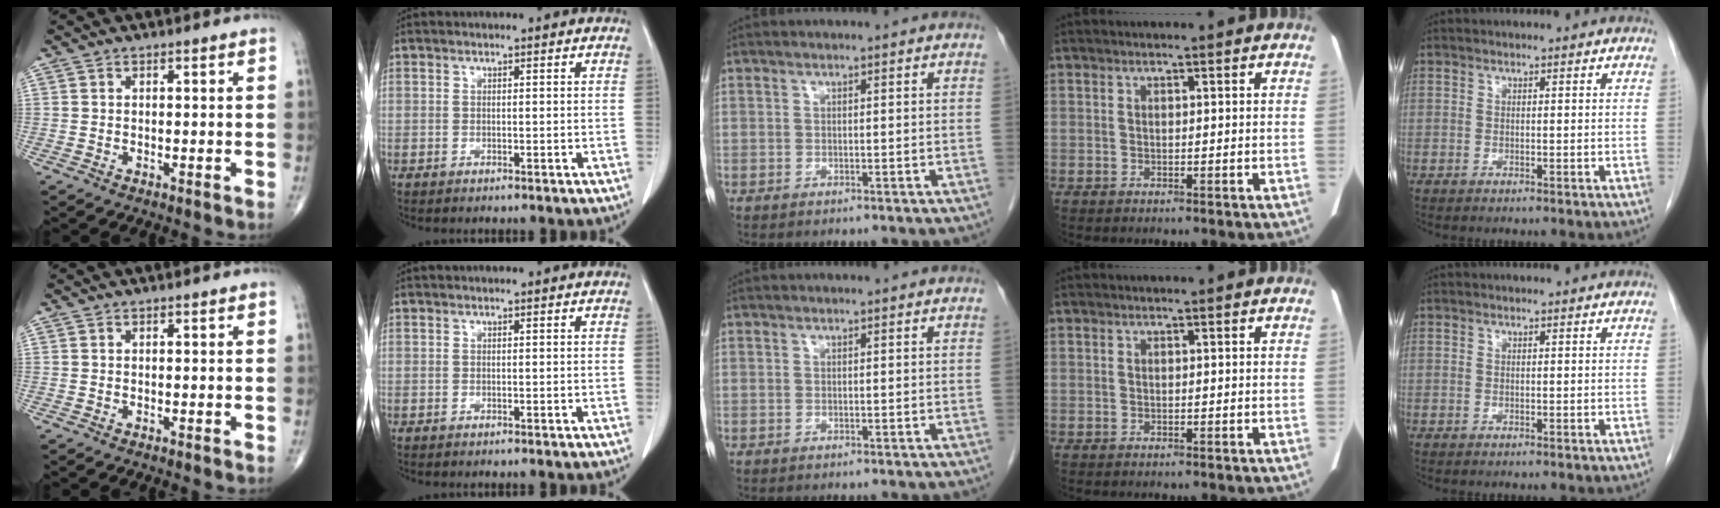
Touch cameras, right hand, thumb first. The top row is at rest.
{}